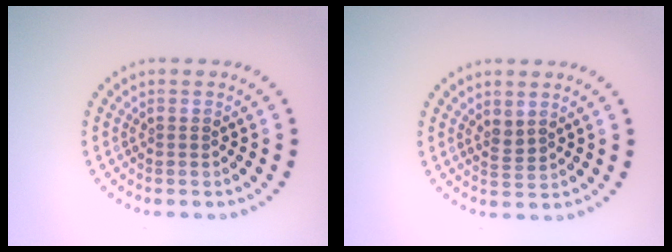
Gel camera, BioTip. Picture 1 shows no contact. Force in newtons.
{"total": 1.3, "press": 1.0, "slide": 0.8}